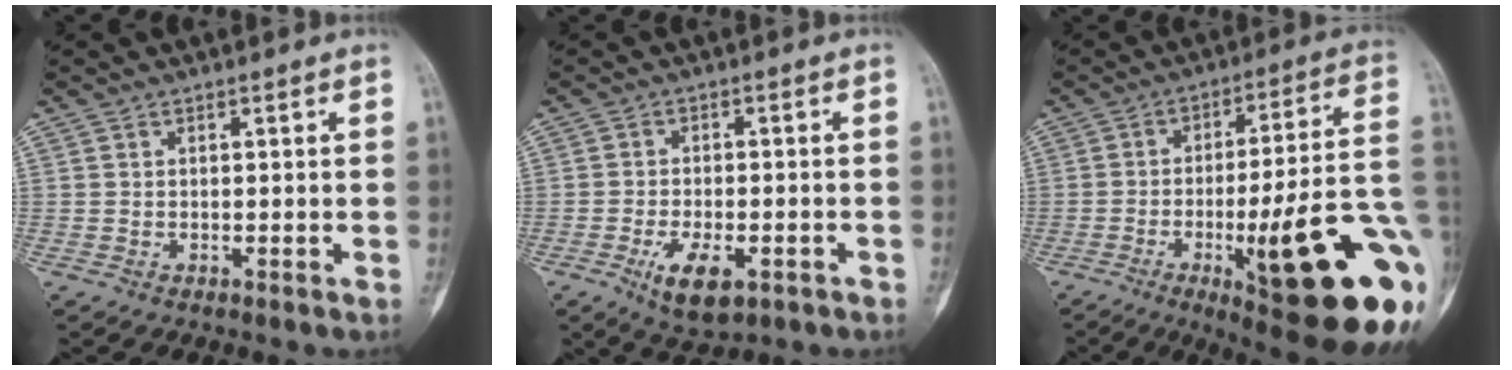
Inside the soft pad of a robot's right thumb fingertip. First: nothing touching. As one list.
[{"total": 7.9, "force": [-3.5, 3.6, 6.1], "torque": [-0.104, 0.005, -0.048]}, {"total": 27.7, "force": [-7.7, 5.4, 26.0], "torque": [-0.316, 0.007, -0.102]}]